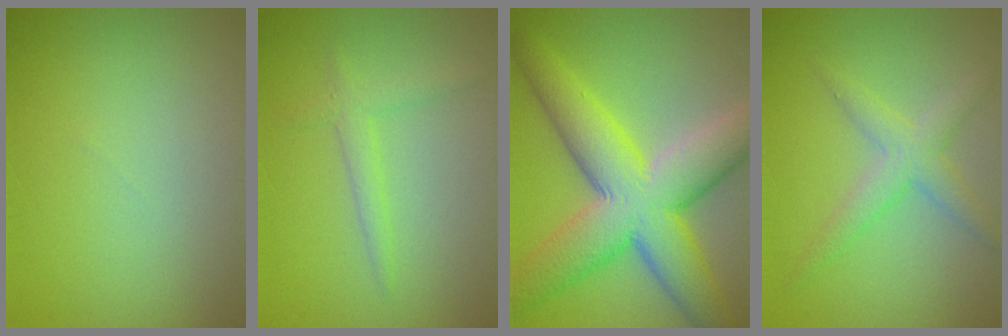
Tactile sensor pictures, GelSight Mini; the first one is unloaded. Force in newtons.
{"total": 1.8, "press": 1.8, "slide": 0.1}
{"total": 11.1, "press": 11.1, "slide": 0.5}
{"total": 2.9, "press": 2.9, "slide": 0.1}